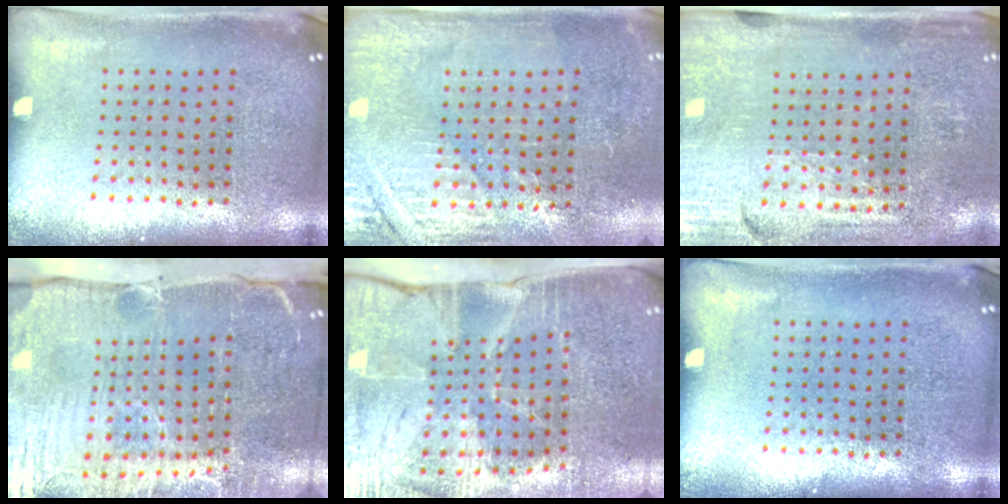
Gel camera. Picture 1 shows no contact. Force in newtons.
{"total": 2.9, "press": 2.8, "slide": 0.7}
{"total": 3.4, "press": 3.1, "slide": 1.4}
{"total": 5.4, "press": 4.5, "slide": 3.1}
{"total": 4.2, "press": 3.6, "slide": 2.2}
{"total": 0.0}